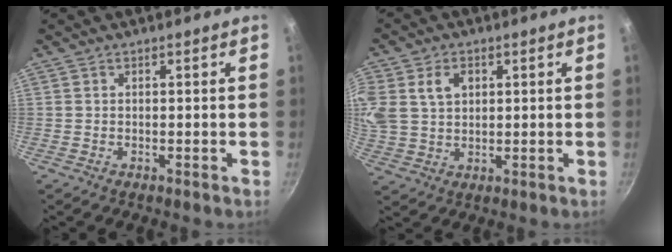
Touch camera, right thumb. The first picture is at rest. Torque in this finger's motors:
{"motor_torque": [-0.02, 1.16, 0.83, 0.67, 0.44]}